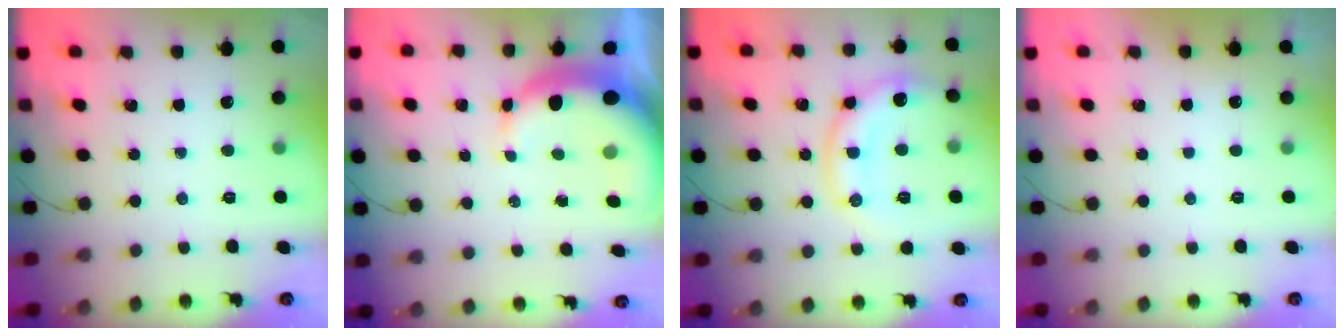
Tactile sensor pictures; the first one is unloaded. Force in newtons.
{"total": 10.3, "press": 10.1, "slide": 1.8}
{"total": 11.2, "press": 11.2, "slide": 0.1}
{"total": 2.9, "press": 2.9, "slide": 0.1}